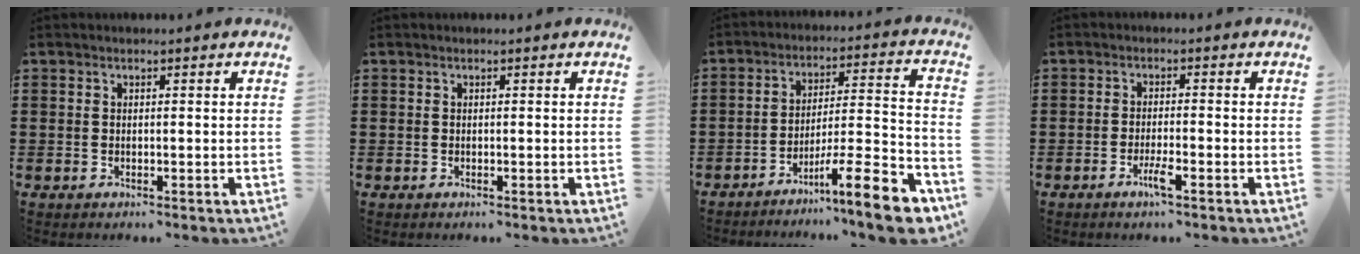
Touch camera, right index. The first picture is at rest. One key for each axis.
{"total": 0.0}
{"total": 12.1, "fx": -8.6, "fy": 1.2, "fz": 8.4, "tx": -0.113, "ty": 0.018, "tz": -0.159}
{"total": 3.1, "fx": -1.7, "fy": 0.3, "fz": 2.5, "tx": -0.057, "ty": -0.008, "tz": -0.034}